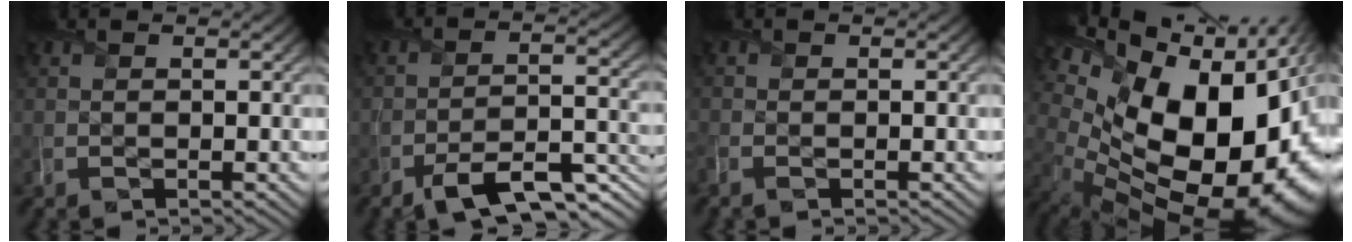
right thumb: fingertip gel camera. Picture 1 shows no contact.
{"total": 9.1, "force": [-6.1, 2.8, 6.1], "torque": [-0.099, -0.001, -0.105]}
{"total": 1.5, "force": [-1.2, 0.4, 0.8], "torque": [-0.025, -0.011, -0.030]}
{"total": 22.4, "force": [0.4, 14.5, 17.1], "torque": [-0.299, -0.038, 0.039]}